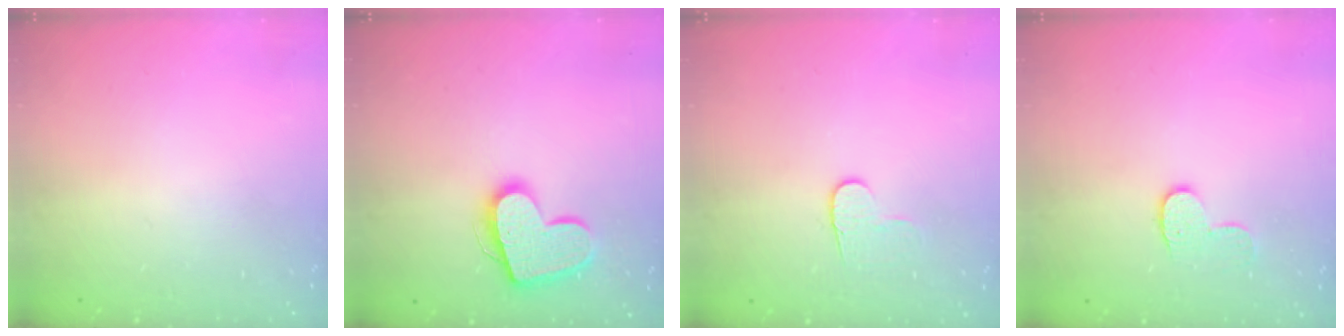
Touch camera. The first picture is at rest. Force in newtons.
{"total": 14.9, "press": 14.9, "slide": 1.0}
{"total": 6.2, "press": 6.1, "slide": 0.6}
{"total": 8.1, "press": 8.1, "slide": 0.4}